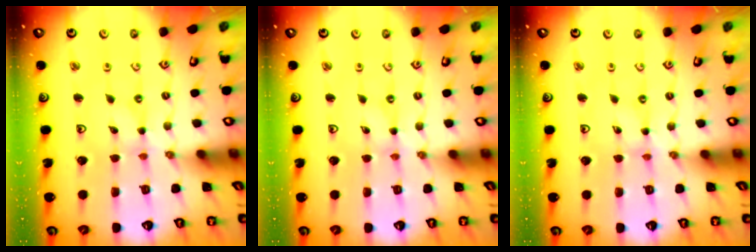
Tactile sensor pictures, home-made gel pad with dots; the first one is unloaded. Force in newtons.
{"total": 0.0}
{"total": 0.8, "press": 0.8, "slide": 0.1}